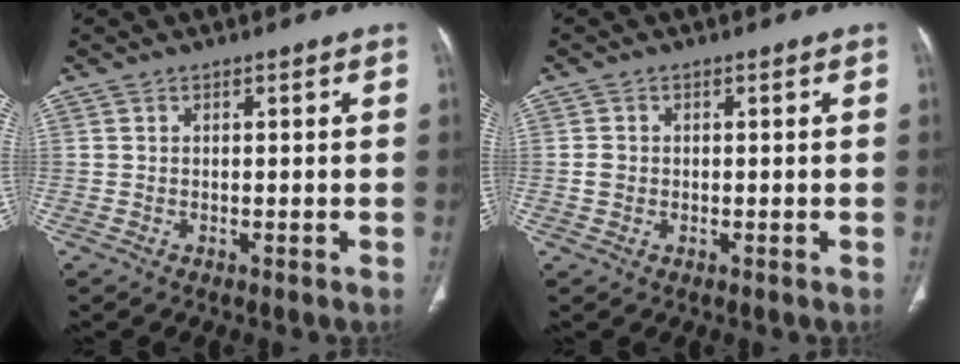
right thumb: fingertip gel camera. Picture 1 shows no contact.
{"total": 1.7, "force": [-0.1, 1.5, 0.9], "torque": [-0.014, 0.002, -0.002]}